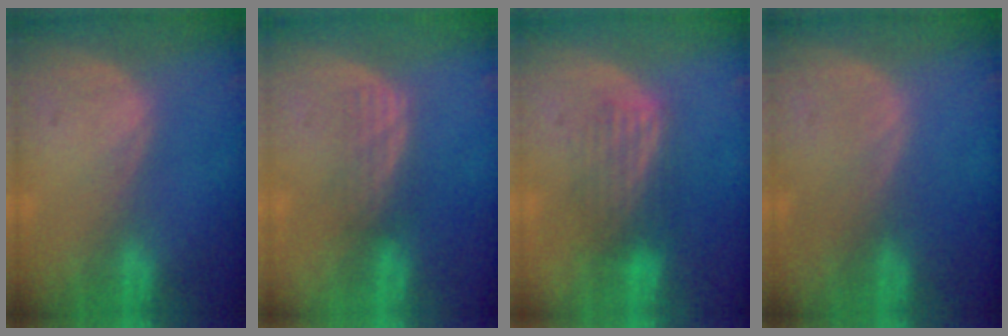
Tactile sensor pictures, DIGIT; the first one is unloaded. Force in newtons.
{"total": 3.0, "press": 2.5, "slide": 1.7}
{"total": 4.3, "press": 4.3, "slide": 0.2}
{"total": 0.0}